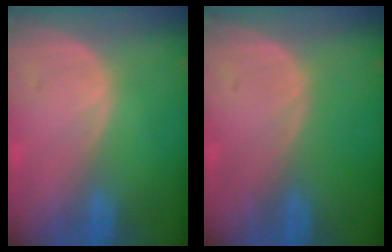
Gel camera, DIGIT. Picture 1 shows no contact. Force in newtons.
{"total": 0.0}